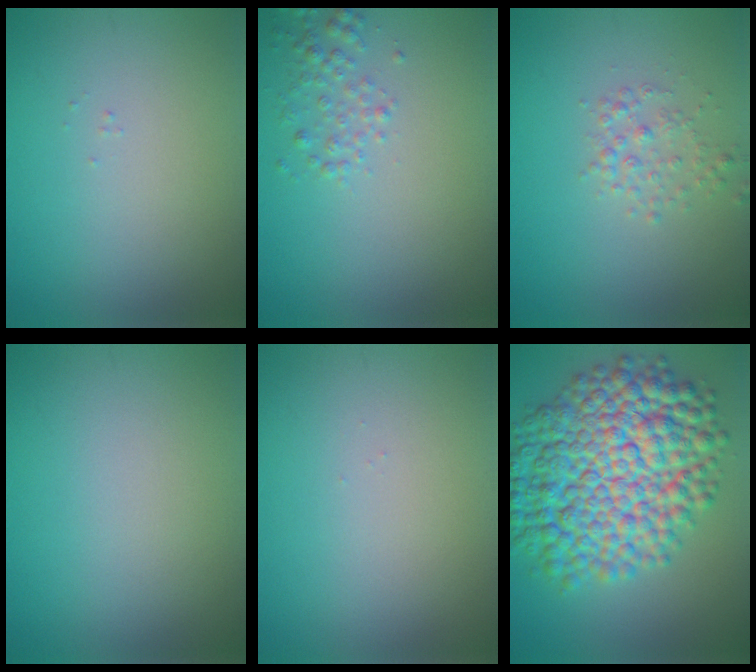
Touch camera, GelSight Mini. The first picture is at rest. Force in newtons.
{"total": 1.8, "press": 1.8, "slide": 0.1}
{"total": 1.7, "press": 1.7, "slide": 0.1}
{"total": 0.0}
{"total": 0.0}
{"total": 13.0, "press": 13.0, "slide": 0.2}